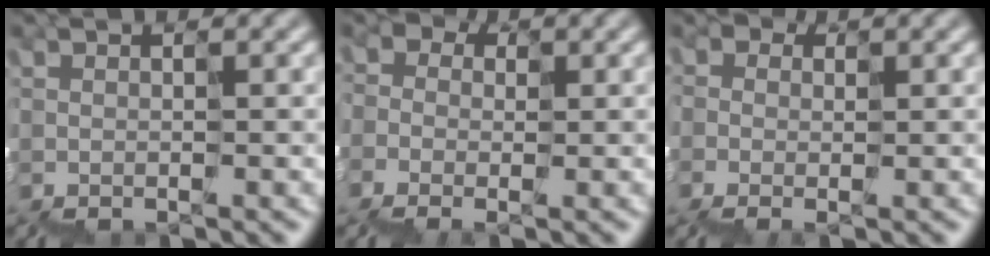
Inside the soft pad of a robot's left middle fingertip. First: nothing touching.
{"total": 2.0, "force": [-1.1, 1.6, 0.2], "torque": [-0.024, 0.005, -0.022]}
{"total": 1.2, "force": [-0.6, 1.0, 0.2], "torque": [-0.022, 0.000, -0.008]}